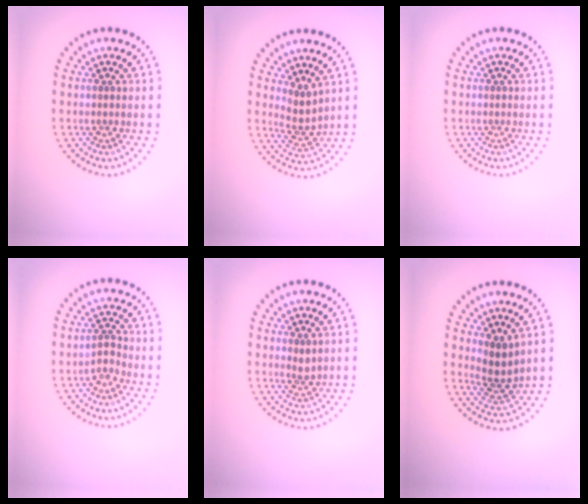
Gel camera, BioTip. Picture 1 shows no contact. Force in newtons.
{"total": 2.2, "press": 1.6, "slide": 1.4}
{"total": 0.0}
{"total": 1.4, "press": 1.0, "slide": 1.0}
{"total": 1.0, "press": 0.7, "slide": 0.7}
{"total": 2.7, "press": 2.1, "slide": 1.6}